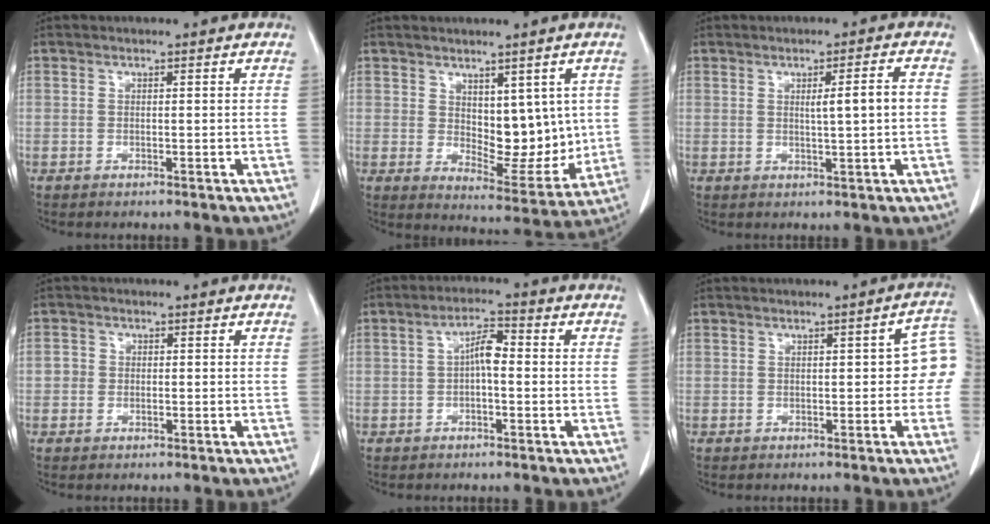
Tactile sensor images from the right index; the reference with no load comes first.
{"total": 9.1, "force": [1.8, 4.9, 7.4], "torque": [-0.090, -0.009, 0.045]}
{"total": 4.1, "force": [0.3, -0.1, 4.1], "torque": [-0.064, 0.002, 0.008]}
{"total": 1.8, "force": [-0.1, 1.8, 0.5], "torque": [-0.002, 0.007, -0.003]}
{"total": 4.1, "force": [0.1, 1.3, 3.9], "torque": [-0.070, 0.017, -0.001]}
{"total": 5.7, "force": [0.5, 2.0, 5.3], "torque": [-0.047, 0.026, 0.003]}